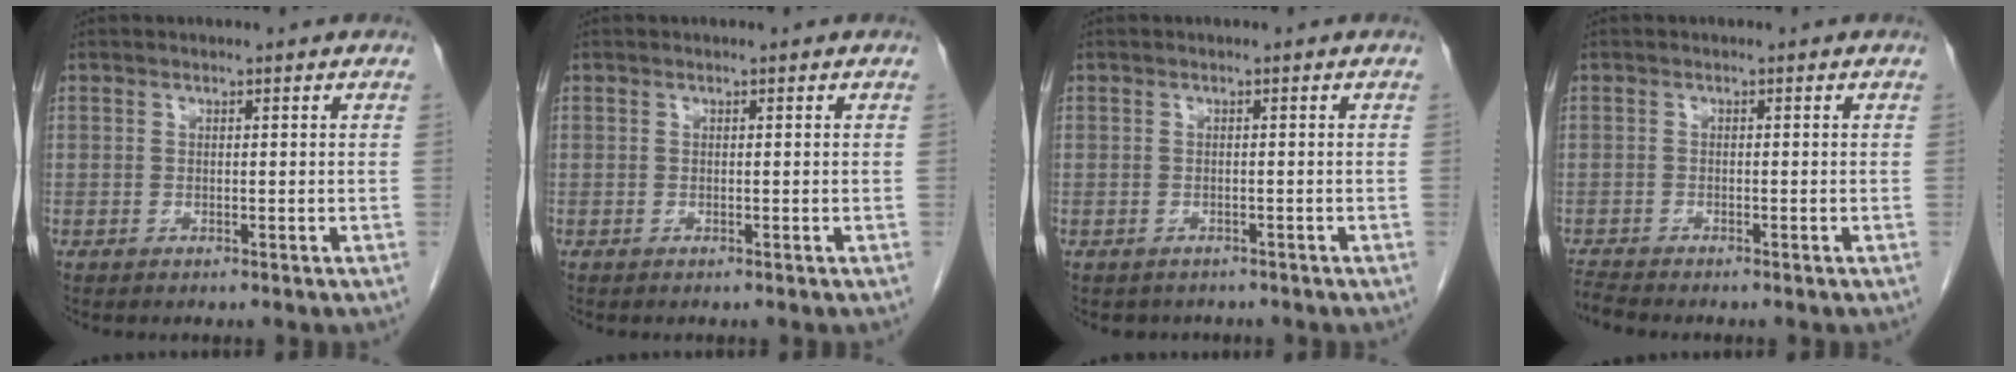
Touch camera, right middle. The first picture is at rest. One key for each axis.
{"total": 0.0}
{"total": 2.4, "fx": -2.1, "fy": 1.3, "fz": 0.1, "tx": -0.009, "ty": 0.001, "tz": -0.027}
{"total": 2.0, "fx": -1.9, "fy": -0.5, "fz": 0.0, "tx": -0.010, "ty": -0.013, "tz": -0.037}